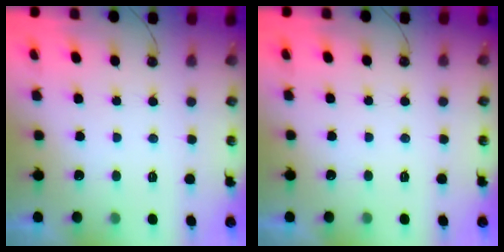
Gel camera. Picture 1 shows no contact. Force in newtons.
{"total": 0.0}